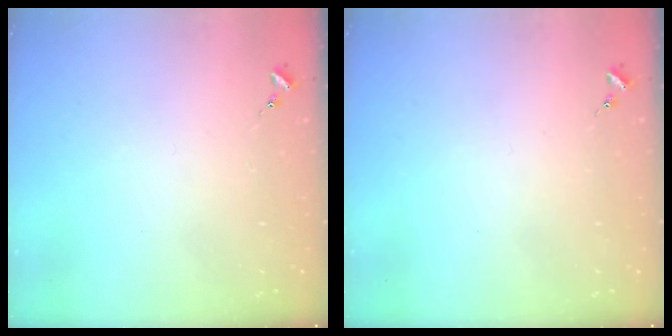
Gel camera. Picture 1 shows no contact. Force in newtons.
{"total": 0.0}